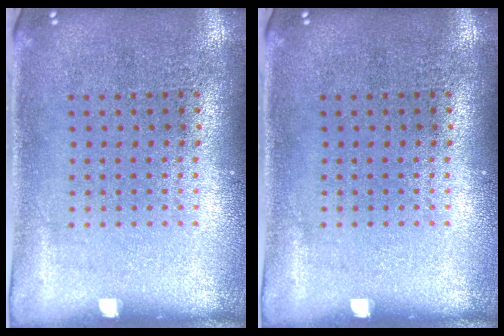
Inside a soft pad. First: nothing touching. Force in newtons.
{"total": 0.0}